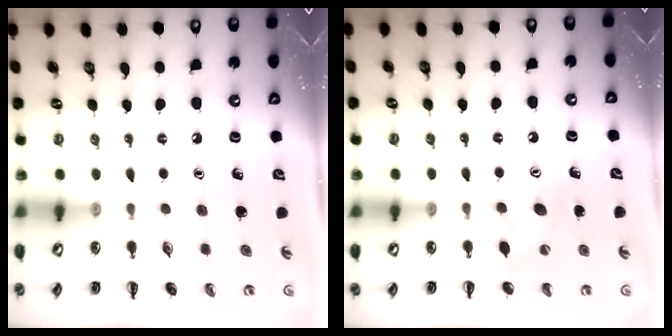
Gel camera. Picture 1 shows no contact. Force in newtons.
{"total": 7.8, "press": 7.7, "slide": 1.1}